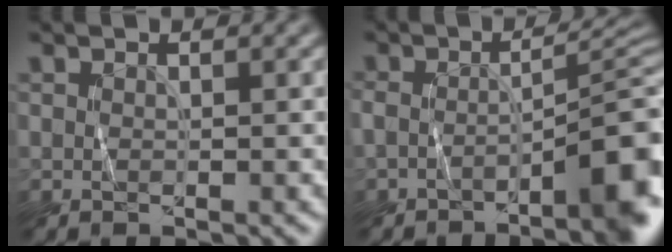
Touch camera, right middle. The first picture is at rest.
{"total": 6.1, "force": [-3.3, 1.0, 5.1], "torque": [-0.069, 0.007, -0.049]}